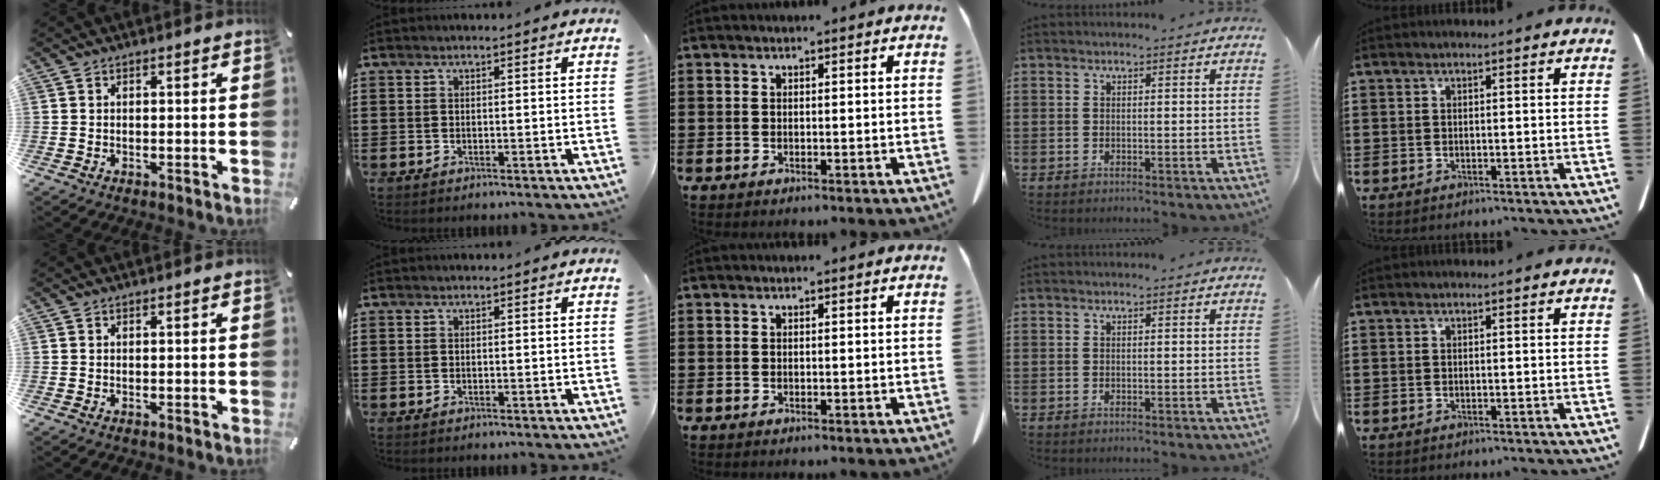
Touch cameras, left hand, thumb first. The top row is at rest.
{}